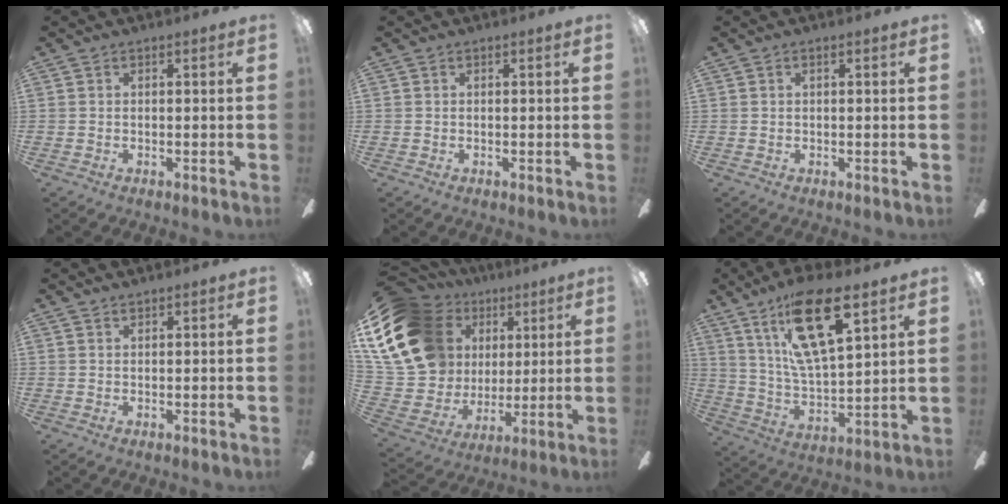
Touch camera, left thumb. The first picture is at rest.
{"total": 0.0}
{"total": 0.5, "force": [0.4, 0.1, 0.4], "torque": [-0.008, 0.001, 0.006]}
{"total": 1.0, "force": [0.9, 0.1, -0.1], "torque": [0.001, -0.001, 0.018]}
{"total": 23.9, "force": [9.2, 17.9, 12.8], "torque": [-0.288, -0.029, 0.195]}
{"total": 20.6, "force": [11.8, 7.6, 15.1], "torque": [-0.268, -0.052, 0.193]}